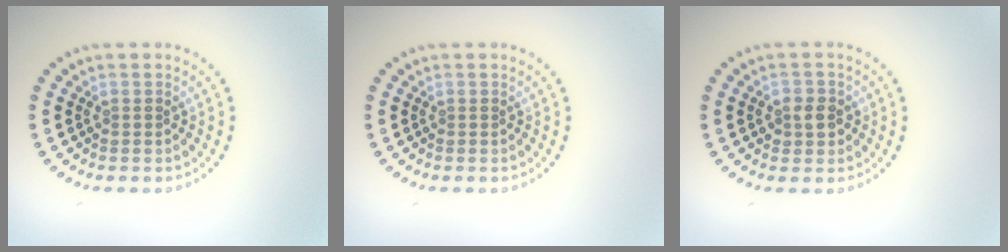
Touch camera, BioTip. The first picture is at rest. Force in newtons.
{"total": 0.0}
{"total": 2.0, "press": 1.9, "slide": 0.7}